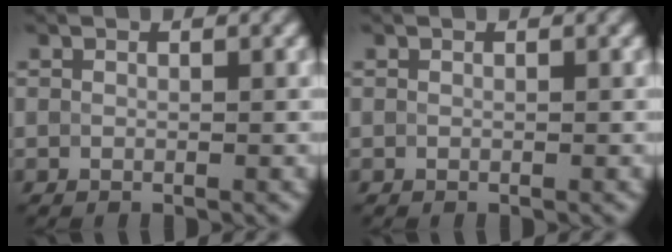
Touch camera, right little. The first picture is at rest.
{"total": 0.0}